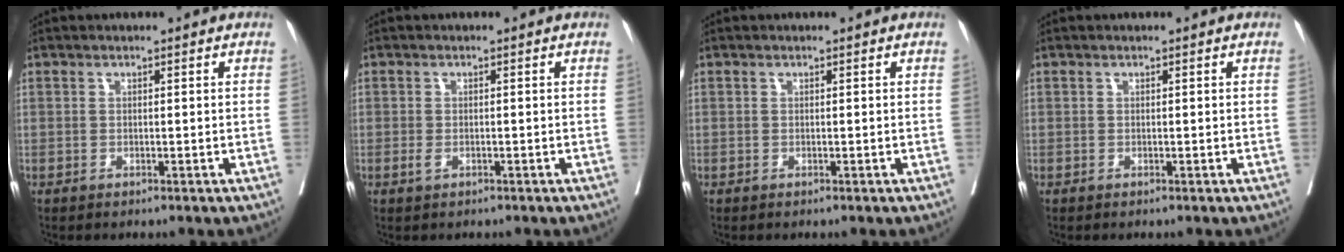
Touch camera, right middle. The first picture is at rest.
{"total": 1.1, "force": [-0.4, 0.5, 0.8], "torque": [-0.019, -0.002, -0.004]}
{"total": 0.0}
{"total": 0.0}